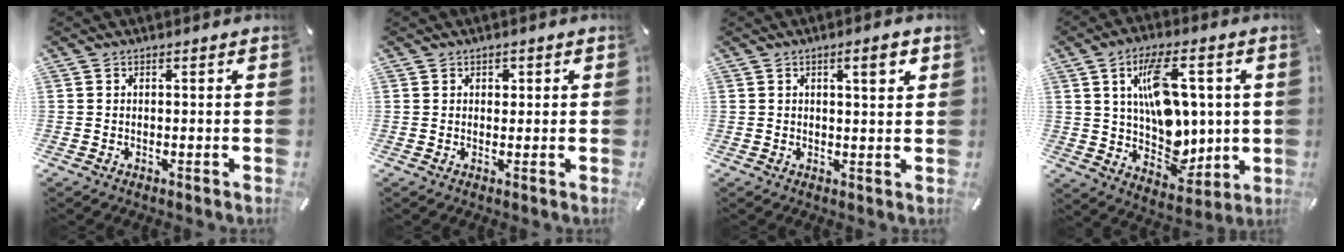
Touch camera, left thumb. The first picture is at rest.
{"total": 1.2, "force": [0.4, 1.1, 0.3], "torque": [0.007, -0.004, 0.004]}
{"total": 4.8, "force": [2.1, 1.1, 4.2], "torque": [-0.060, -0.006, 0.028]}
{"total": 14.5, "force": [3.7, 9.5, 10.3], "torque": [-0.163, -0.008, 0.068]}